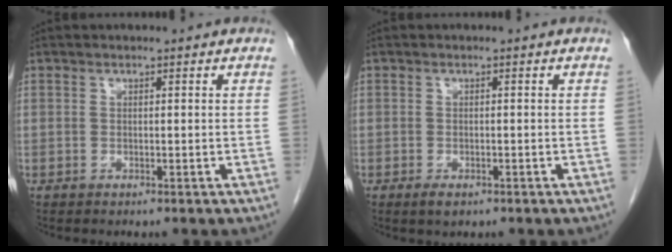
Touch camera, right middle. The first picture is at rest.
{"total": 1.8, "force": [-1.1, 0.8, 1.2], "torque": [-0.024, -0.001, -0.014]}